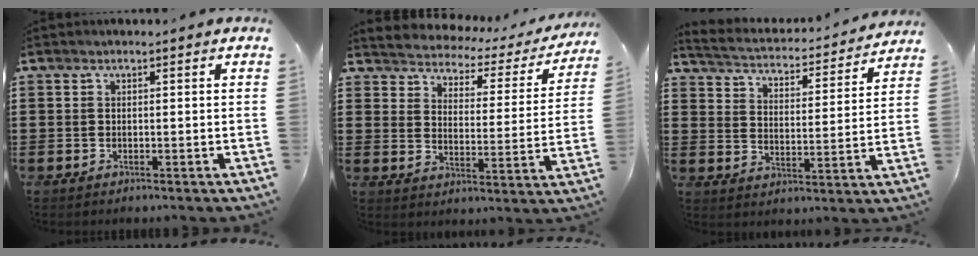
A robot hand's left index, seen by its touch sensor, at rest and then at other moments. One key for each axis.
{"total": 2.3, "fx": 2.2, "fy": 0.5, "fz": -0.2, "tx": -0.017, "ty": -0.028, "tz": 0.026}
{"total": 2.8, "fx": 2.7, "fy": 0.2, "fz": 0.3, "tx": -0.029, "ty": -0.029, "tz": 0.037}